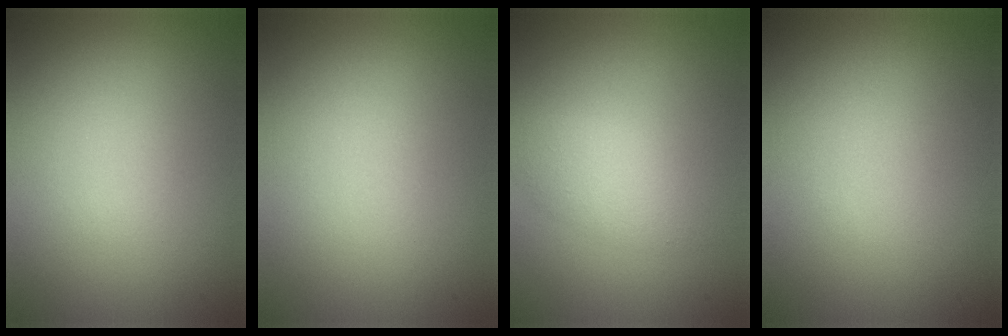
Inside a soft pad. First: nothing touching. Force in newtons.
{"total": 0.0}
{"total": 2.4, "press": 2.4, "slide": 0.1}
{"total": 0.0}